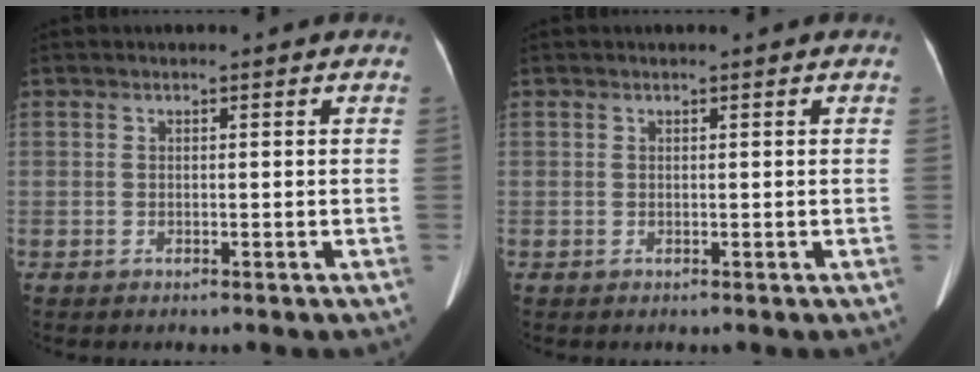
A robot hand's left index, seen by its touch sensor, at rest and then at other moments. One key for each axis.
{"total": 0.0}